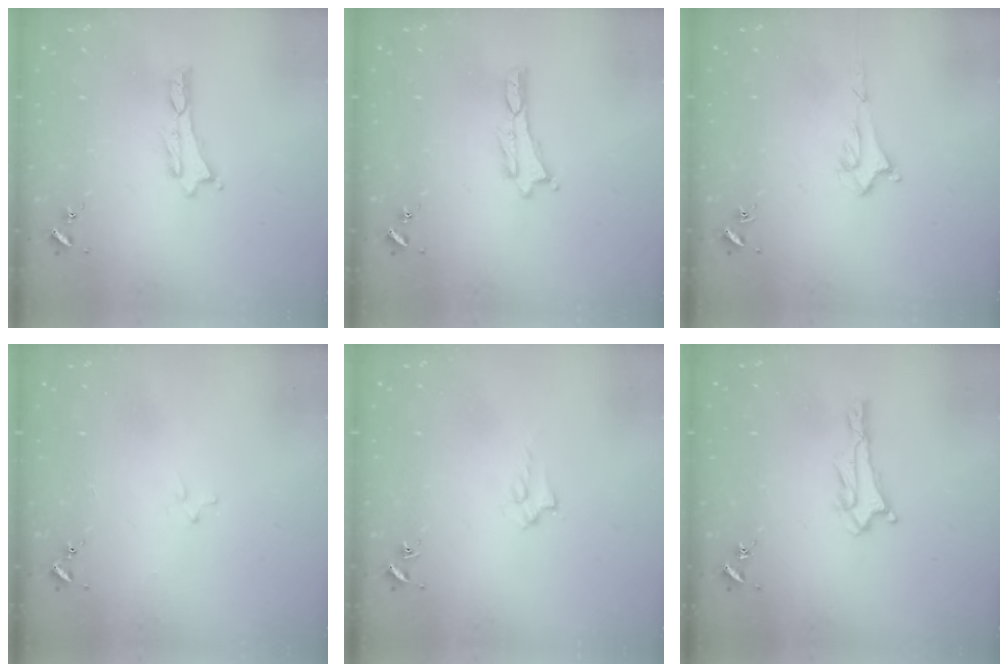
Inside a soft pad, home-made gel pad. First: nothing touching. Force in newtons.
{"total": 0.0}
{"total": 1.5, "press": 1.5, "slide": 0.2}
{"total": 0.8, "press": 0.8, "slide": 0.2}
{"total": 1.4, "press": 1.4, "slide": 0.2}
{"total": 0.7, "press": 0.7, "slide": 0.1}